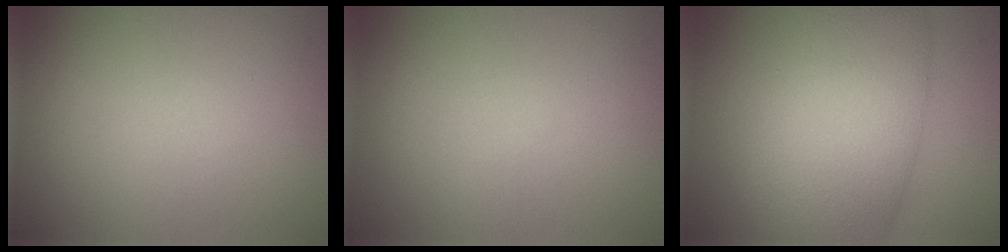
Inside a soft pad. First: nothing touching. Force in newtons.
{"total": 0.0}
{"total": 10.5, "press": 10.5, "slide": 0.1}